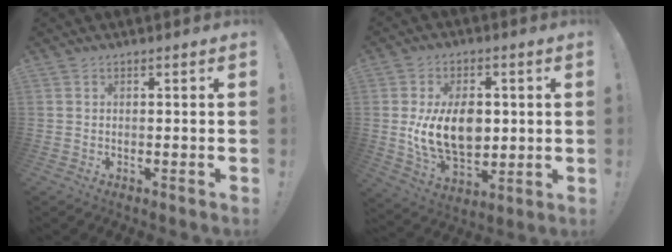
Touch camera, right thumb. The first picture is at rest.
{"total": 15.6, "force": [0.9, 11.1, 10.9], "torque": [-0.177, -0.011, 0.019]}